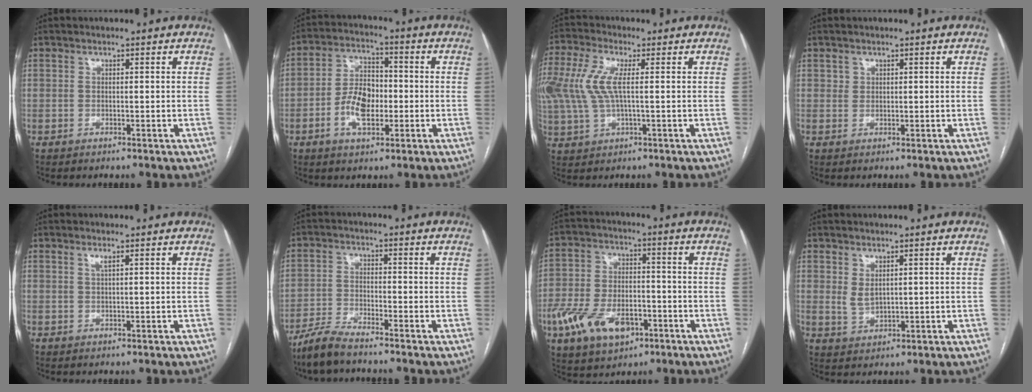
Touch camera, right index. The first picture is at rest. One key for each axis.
{"total": 8.4, "fx": -2.1, "fy": 4.4, "fz": 6.9, "tx": -0.142, "ty": 0.011, "tz": -0.035}
{"total": 13.8, "fx": 2.0, "fy": 6.2, "fz": 12.1, "tx": -0.310, "ty": 0.011, "tz": 0.037}
{"total": 0.9, "fx": 0.5, "fy": 0.8, "fz": 0.1, "tx": 0.011, "ty": 0.000, "tz": 0.005}
{"total": 1.0, "fx": 0.5, "fy": -0.1, "fz": 0.8, "tx": -0.021, "ty": 0.002, "tz": 0.011}
{"total": 5.4, "fx": -4.8, "fy": 0.3, "fz": 2.5, "tx": -0.053, "ty": -0.017, "tz": -0.100}
{"total": 13.4, "fx": -6.0, "fy": 7.5, "fz": 9.4, "tx": -0.185, "ty": 0.006, "tz": -0.098}
{"total": 2.6, "fx": 1.1, "fy": 1.4, "fz": 1.9, "tx": -0.041, "ty": -0.002, "tz": 0.031}